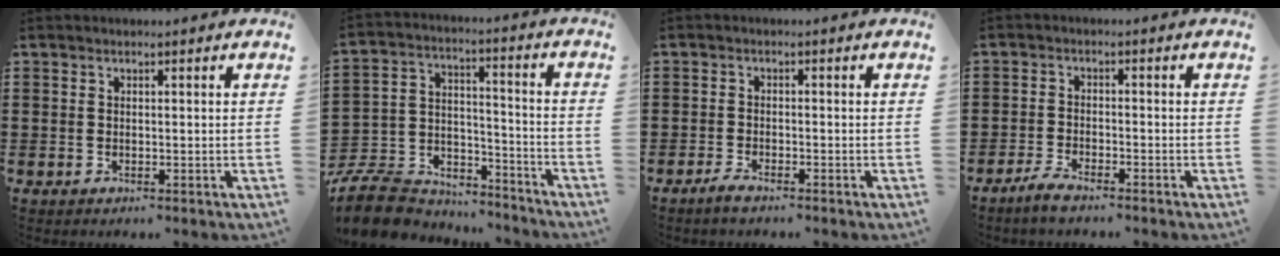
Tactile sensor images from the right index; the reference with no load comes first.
{"total": 9.9, "force": [-9.1, 3.3, 2.2], "torque": [-0.058, 0.022, -0.181]}
{"total": 1.7, "force": [-1.5, 0.2, 0.6], "torque": [-0.021, -0.001, -0.032]}
{"total": 2.6, "force": [-2.4, 0.4, 0.9], "torque": [-0.025, 0.005, -0.051]}